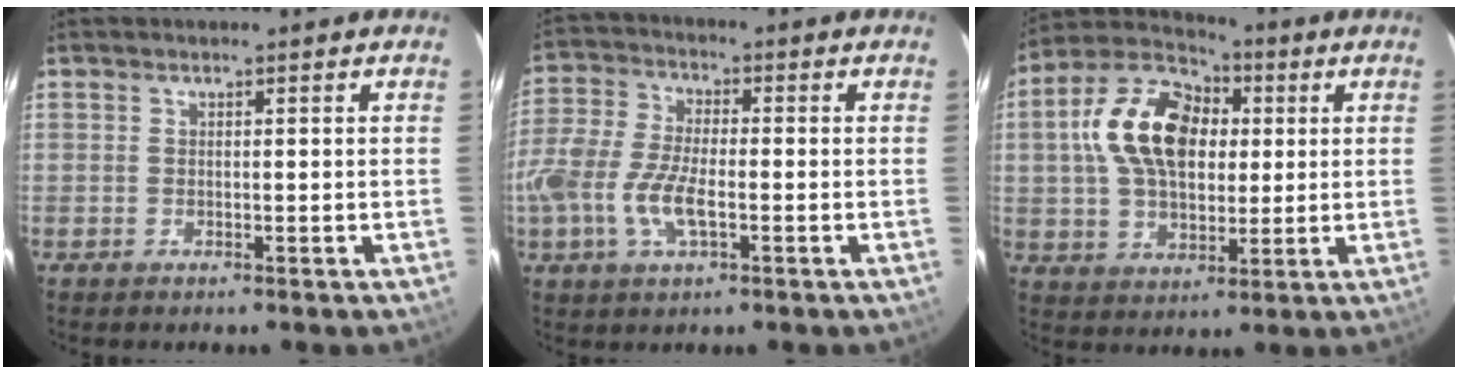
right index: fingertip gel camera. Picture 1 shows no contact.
{"total": 11.4, "force": [-3.6, 4.9, 9.6], "torque": [-0.216, -0.002, -0.074]}
{"total": 17.7, "force": [3.3, 11.6, 13.0], "torque": [-0.262, 0.036, 0.055]}